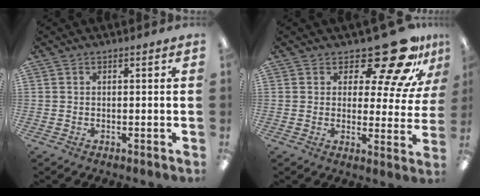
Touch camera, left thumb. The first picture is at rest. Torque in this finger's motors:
{"motor_torque": [0.04, 0.49, -0.44, 0.01, 0.02]}